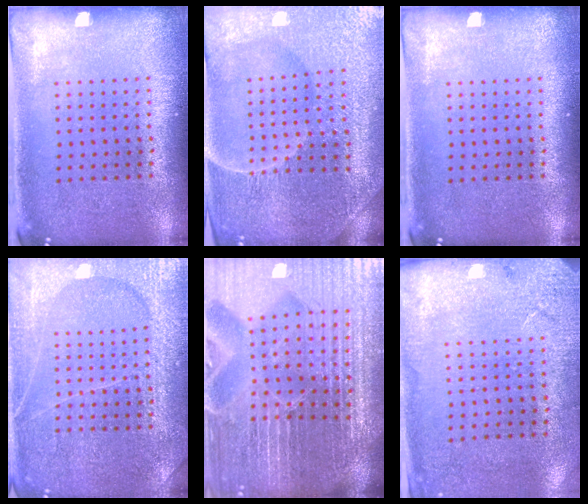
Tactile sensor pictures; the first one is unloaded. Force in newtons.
{"total": 5.3, "press": 5.0, "slide": 1.8}
{"total": 0.0}
{"total": 3.6, "press": 3.6, "slide": 0.4}
{"total": 7.2, "press": 6.3, "slide": 3.4}
{"total": 2.6, "press": 2.3, "slide": 1.2}